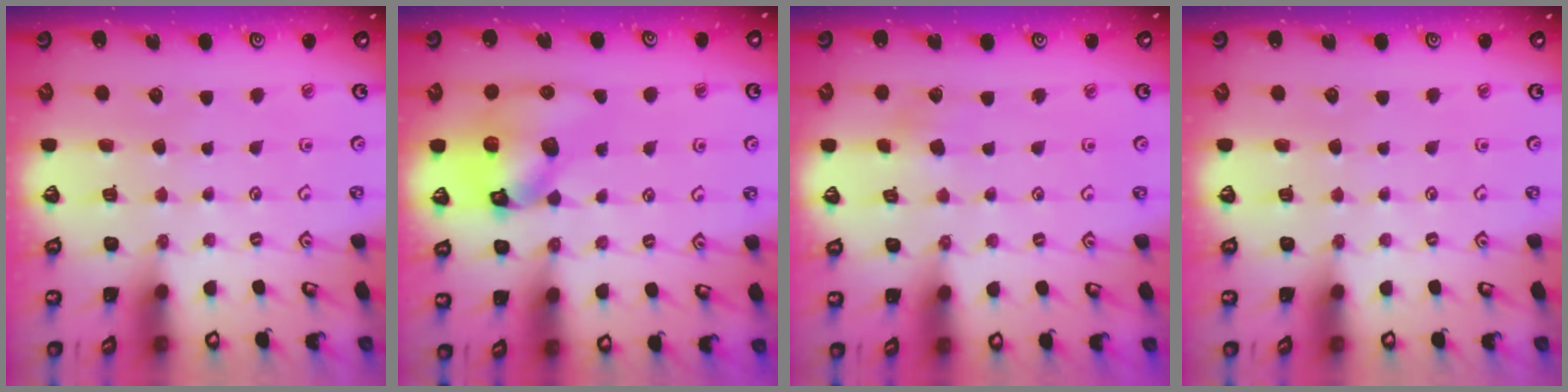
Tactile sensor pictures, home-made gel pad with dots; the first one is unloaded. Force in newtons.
{"total": 12.1, "press": 11.9, "slide": 1.7}
{"total": 3.1, "press": 3.0, "slide": 0.5}
{"total": 0.0}